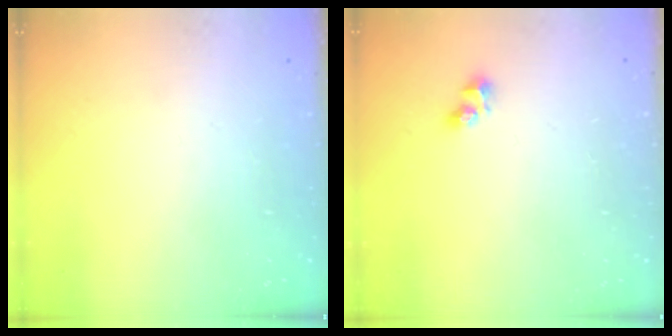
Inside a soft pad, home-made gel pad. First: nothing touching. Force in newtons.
{"total": 2.7, "press": 2.5, "slide": 1.0}